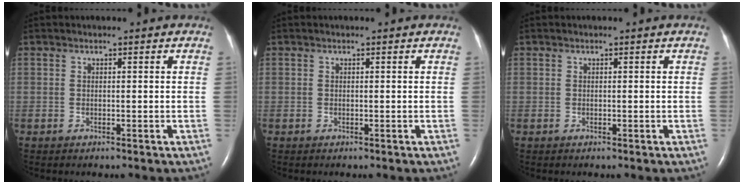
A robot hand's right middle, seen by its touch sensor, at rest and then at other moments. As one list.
[{"total": 0.0}, {"total": 0.0}]